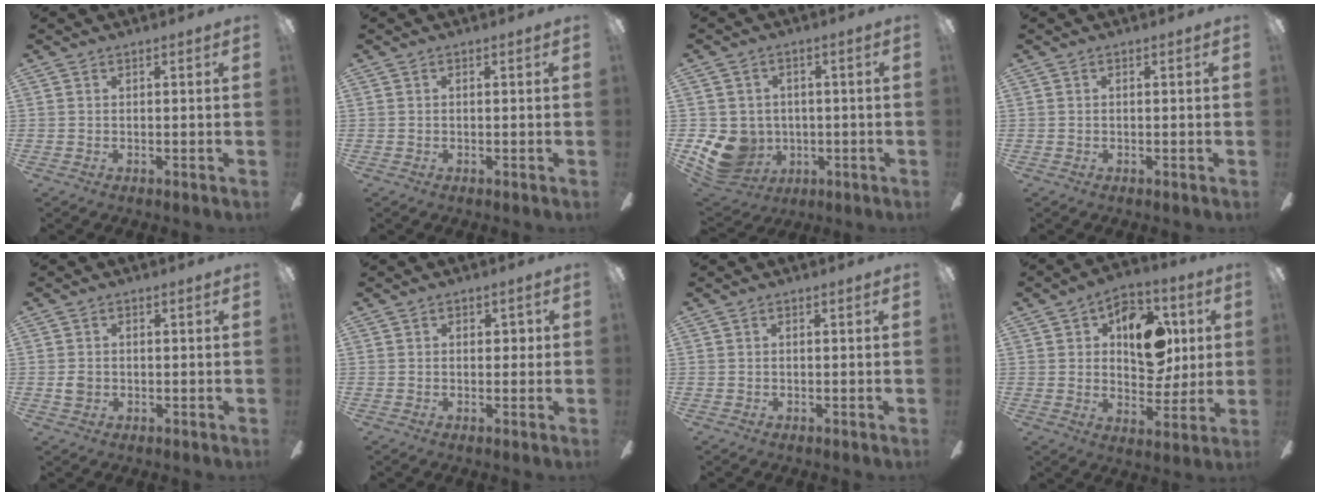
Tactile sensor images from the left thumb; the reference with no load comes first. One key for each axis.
{"total": 0.0}
{"total": 10.6, "fx": -2.5, "fy": 9.4, "fz": 4.3, "tx": -0.134, "ty": 0.005, "tz": -0.041}
{"total": 0.0}
{"total": 2.2, "fx": -0.3, "fy": 1.8, "fz": 1.2, "tx": -0.014, "ty": 0.002, "tz": -0.008}
{"total": 2.3, "fx": 0.2, "fy": 1.7, "fz": 1.6, "tx": -0.015, "ty": 0.005, "tz": -0.002}
{"total": 0.0}
{"total": 15.2, "fx": 3.9, "fy": 10.4, "fz": 10.3, "tx": -0.123, "ty": 0.000, "tz": 0.069}